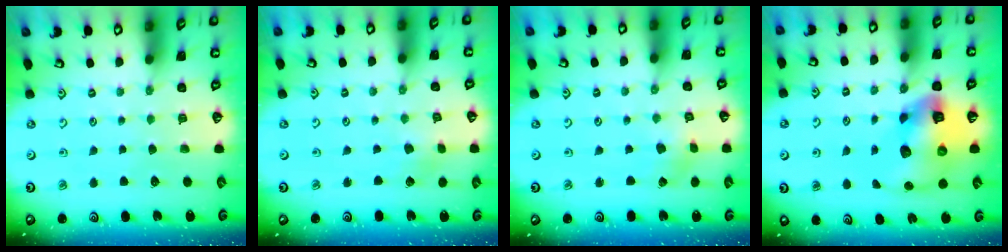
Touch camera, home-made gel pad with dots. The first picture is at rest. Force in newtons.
{"total": 1.7, "press": 1.7, "slide": 0.3}
{"total": 0.9, "press": 0.9, "slide": 0.2}
{"total": 15.9, "press": 15.7, "slide": 2.4}